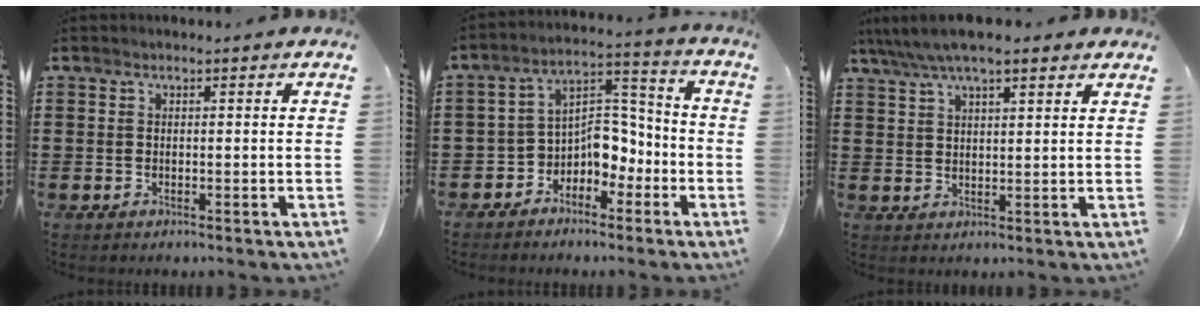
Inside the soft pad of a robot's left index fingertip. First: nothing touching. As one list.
[{"total": 6.1, "force": [-3.8, 4.3, 2.0], "torque": [-0.042, 0.013, -0.077]}, {"total": 5.8, "force": [4.5, 1.4, 3.2], "torque": [-0.073, -0.002, 0.081]}]